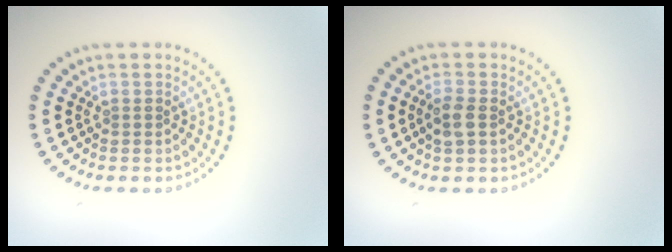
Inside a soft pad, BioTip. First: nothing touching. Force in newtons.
{"total": 1.9, "press": 1.9, "slide": 0.4}